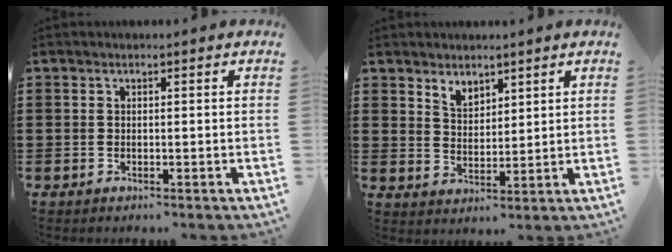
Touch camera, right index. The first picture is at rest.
{"total": 3.4, "force": [2.8, 1.7, 0.6], "torque": [-0.022, 0.002, 0.054]}